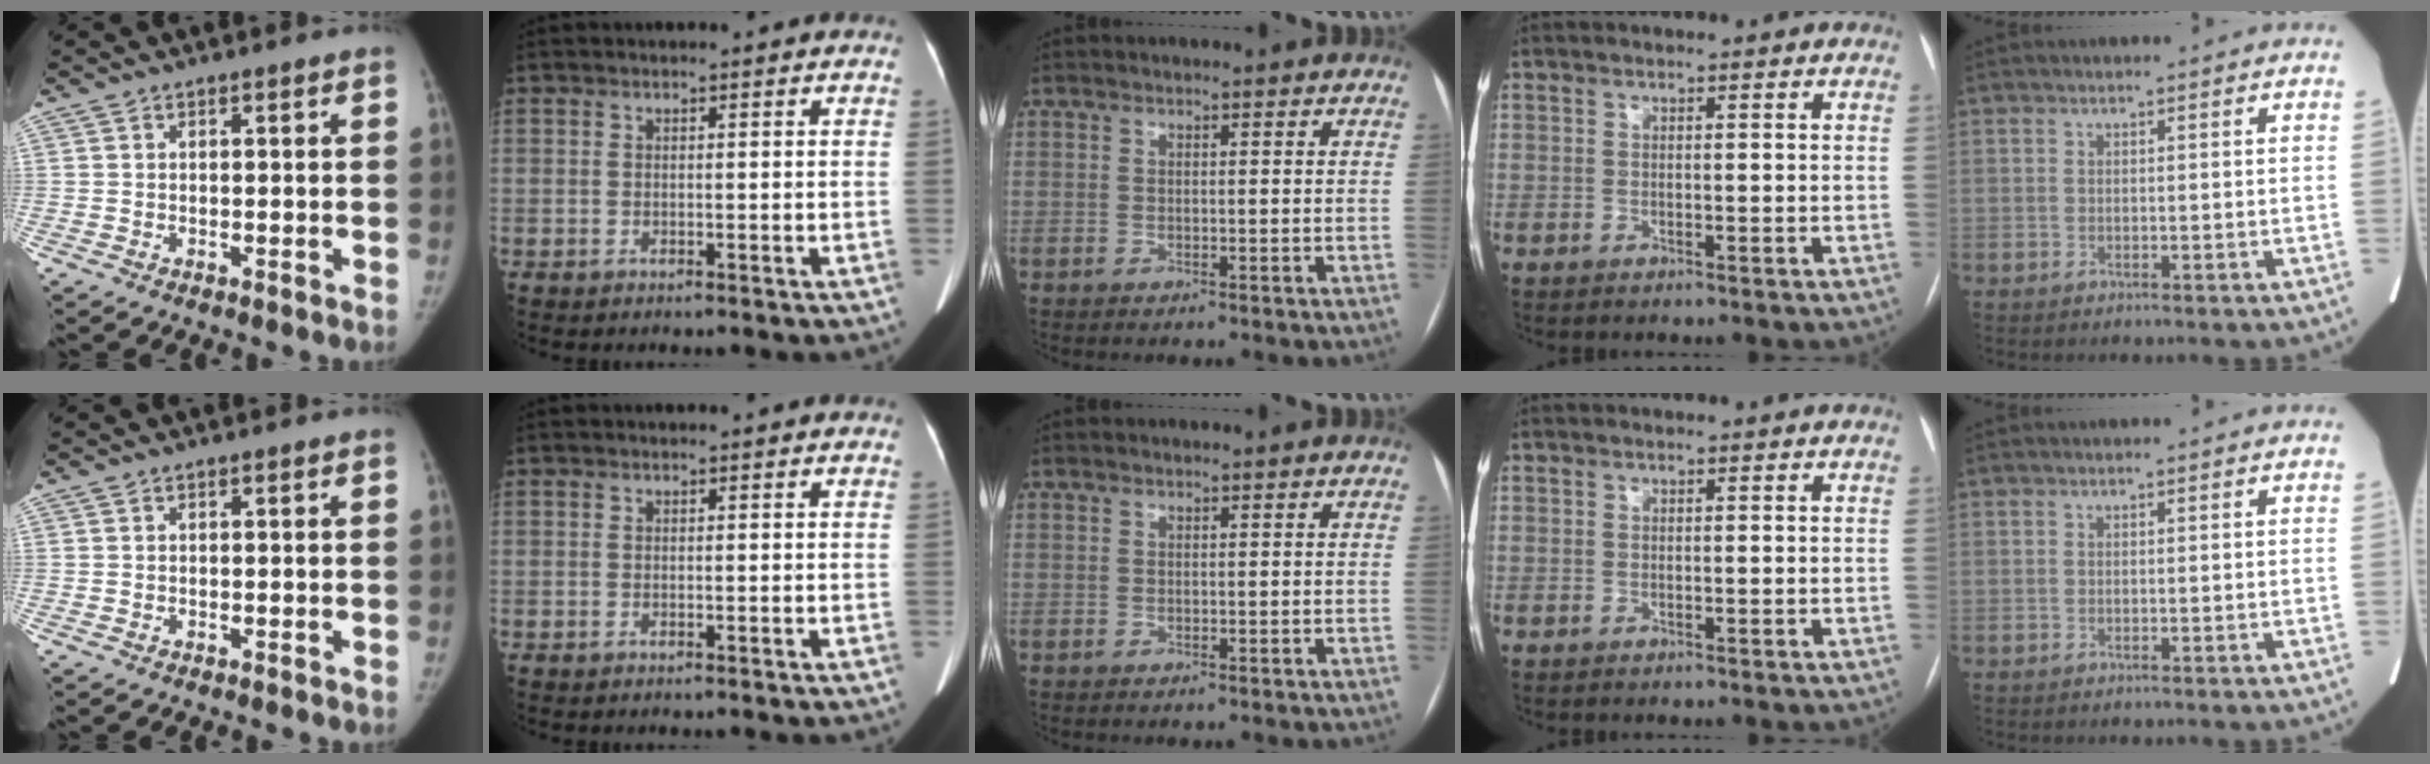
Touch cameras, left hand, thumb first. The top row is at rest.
{}